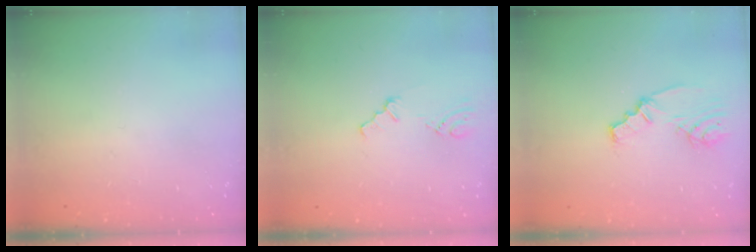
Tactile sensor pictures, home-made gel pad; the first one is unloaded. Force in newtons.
{"total": 1.0, "press": 0.9, "slide": 0.2}
{"total": 3.4, "press": 3.4, "slide": 0.2}